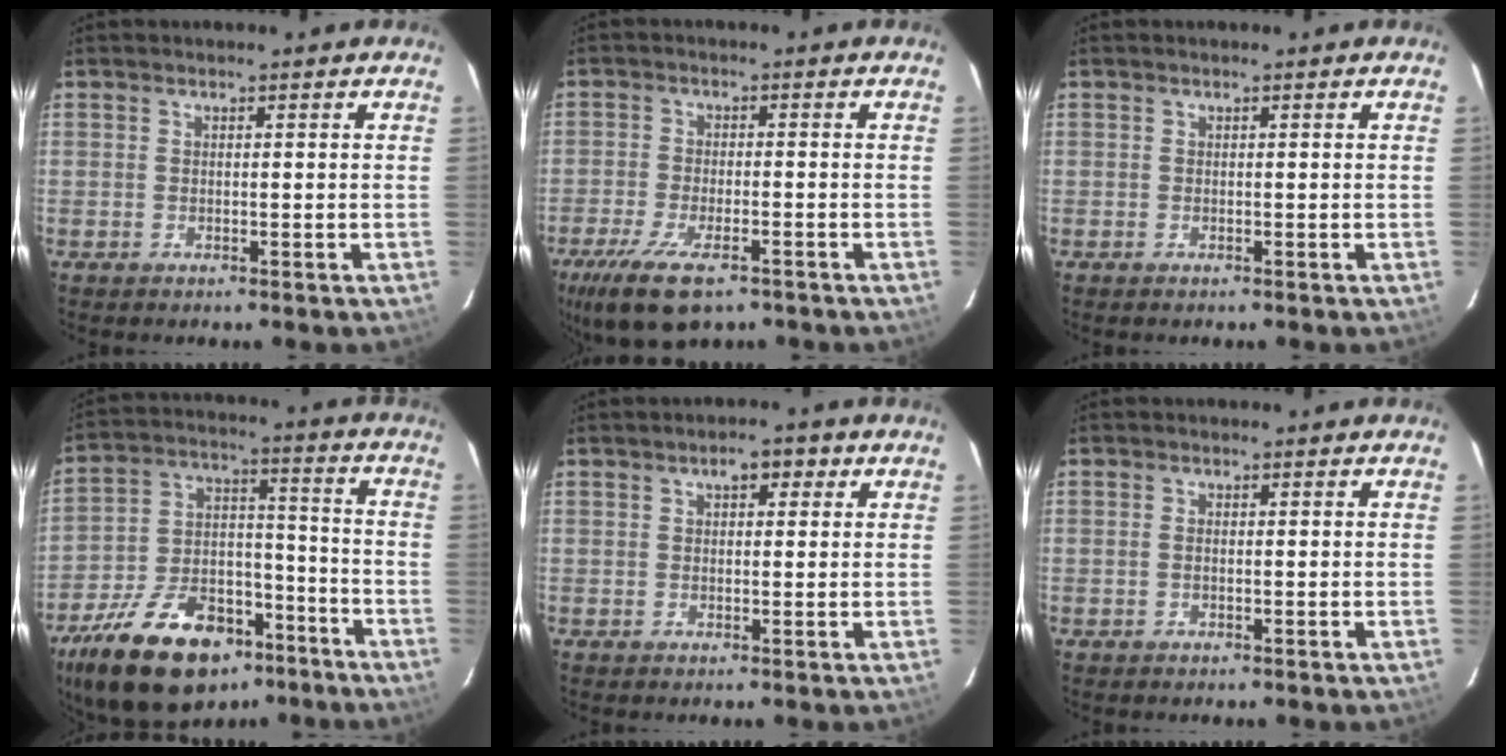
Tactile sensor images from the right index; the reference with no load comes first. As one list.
[{"total": 12.6, "force": [-8.2, 4.7, 8.3], "torque": [-0.192, -0.038, -0.144]}, {"total": 0.0}, {"total": 23.6, "force": [-15.1, 12.5, 13.1], "torque": [-0.263, 0.015, -0.234]}, {"total": 3.1, "force": [1.3, 1.7, 2.2], "torque": [-0.032, 0.014, 0.017]}, {"total": 0.7, "force": [-0.1, 0.4, 0.6], "torque": [-0.014, 0.000, -0.004]}]